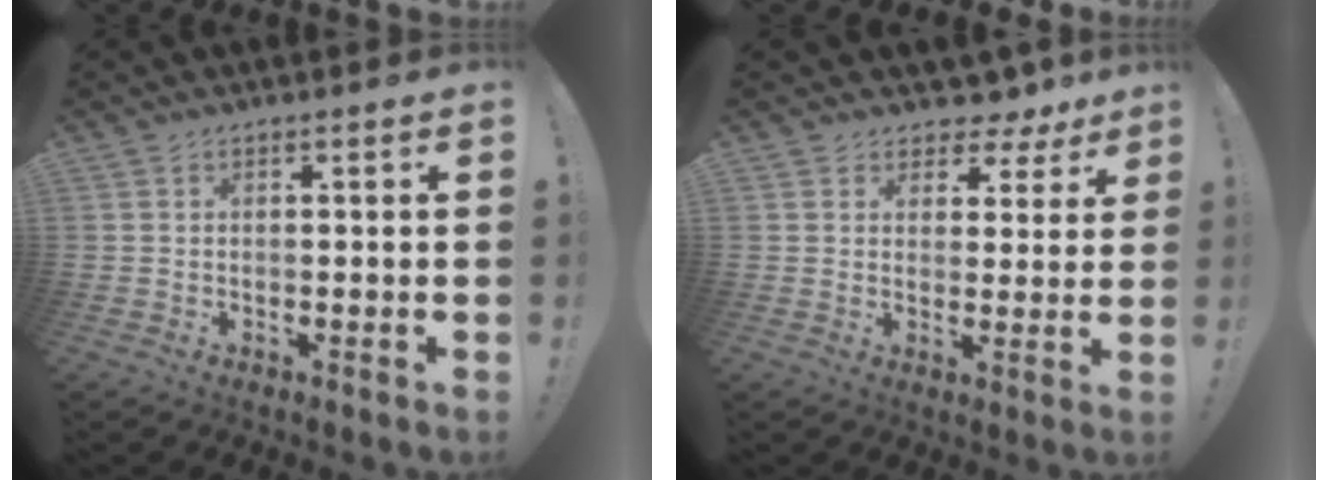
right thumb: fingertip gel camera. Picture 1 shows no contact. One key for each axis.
{"total": 4.8, "fx": 3.6, "fy": 2.9, "fz": 1.2, "tx": -0.009, "ty": -0.036, "tz": 0.065}